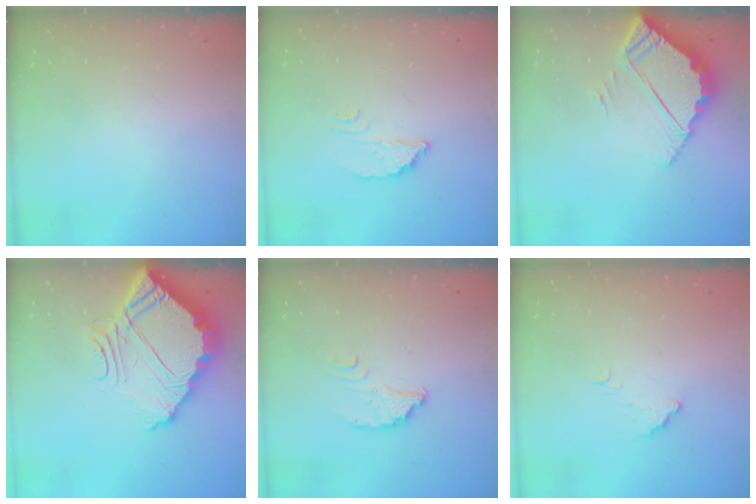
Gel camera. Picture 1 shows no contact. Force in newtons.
{"total": 2.8, "press": 2.8, "slide": 0.2}
{"total": 5.2, "press": 5.2, "slide": 0.4}
{"total": 12.8, "press": 12.8, "slide": 0.9}
{"total": 2.9, "press": 2.9, "slide": 0.3}
{"total": 4.9, "press": 4.9, "slide": 0.1}